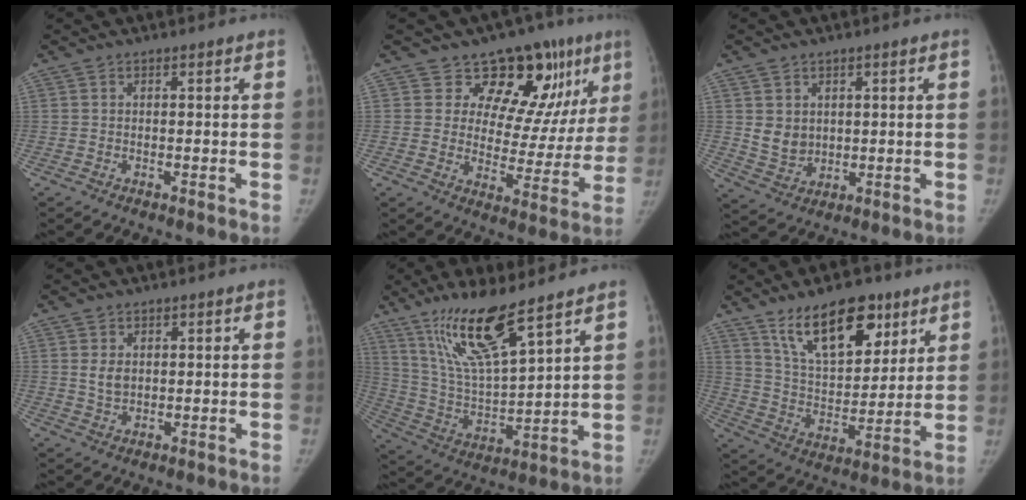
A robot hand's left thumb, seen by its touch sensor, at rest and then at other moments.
{"total": 16.3, "force": [9.9, 9.2, 9.0], "torque": [-0.042, -0.046, 0.131]}
{"total": 5.4, "force": [1.4, 4.6, 2.5], "torque": [-0.026, -0.017, 0.041]}
{"total": 3.0, "force": [0.8, 2.2, 1.9], "torque": [-0.023, -0.009, 0.022]}
{"total": 16.3, "force": [11.2, 3.1, 11.5], "torque": [-0.204, -0.061, 0.227]}
{"total": 17.8, "force": [10.9, 8.6, 11.0], "torque": [-0.129, -0.057, 0.195]}